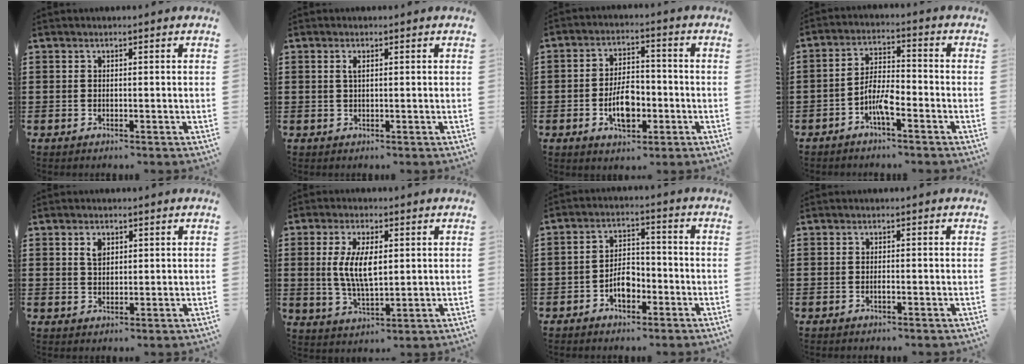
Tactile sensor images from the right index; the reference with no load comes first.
{"total": 1.2, "force": [0.4, 0.3, 1.1], "torque": [-0.023, 0.003, 0.006]}
{"total": 6.9, "force": [-2.1, 3.5, 5.6], "torque": [-0.093, 0.001, -0.041]}
{"total": 5.1, "force": [-2.8, 1.4, 4.0], "torque": [-0.089, 0.004, -0.057]}
{"total": 2.3, "force": [1.1, 1.4, 1.5], "torque": [-0.035, 0.004, 0.020]}
{"total": 7.3, "force": [0.8, 3.1, 6.6], "torque": [-0.135, 0.007, 0.012]}
{"total": 4.8, "force": [-2.3, 2.8, 3.2], "torque": [-0.056, 0.003, -0.046]}
{"total": 0.6, "force": [-0.3, 0.2, 0.5], "torque": [-0.011, -0.002, -0.004]}